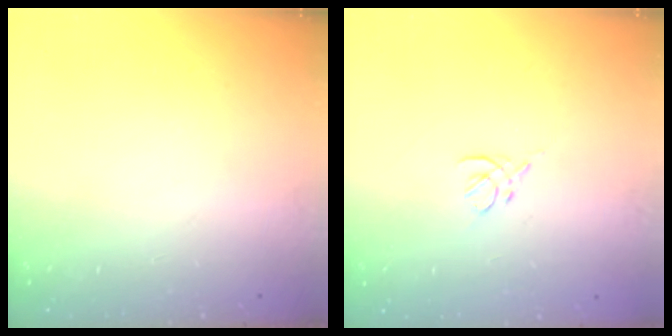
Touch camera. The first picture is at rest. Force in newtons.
{"total": 2.7, "press": 2.6, "slide": 0.8}